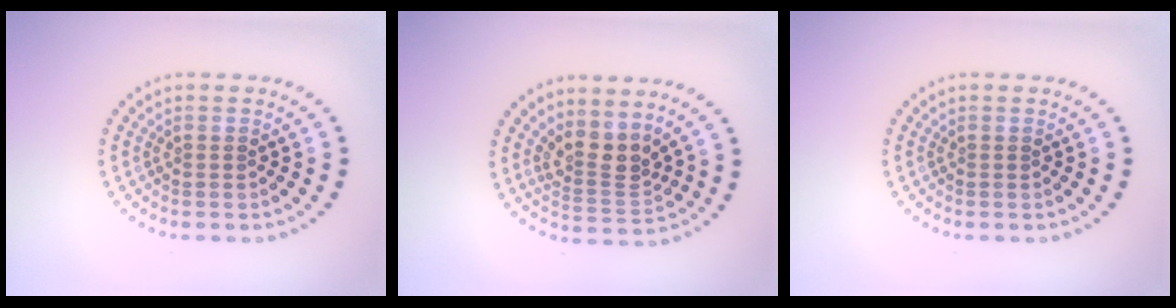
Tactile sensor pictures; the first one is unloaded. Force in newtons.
{"total": 2.8, "press": 2.3, "slide": 1.7}
{"total": 0.0}